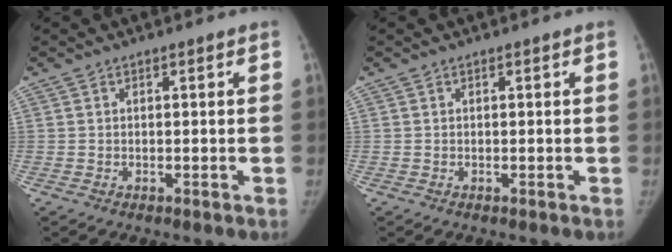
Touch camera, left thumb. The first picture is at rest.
{"total": 0.0}